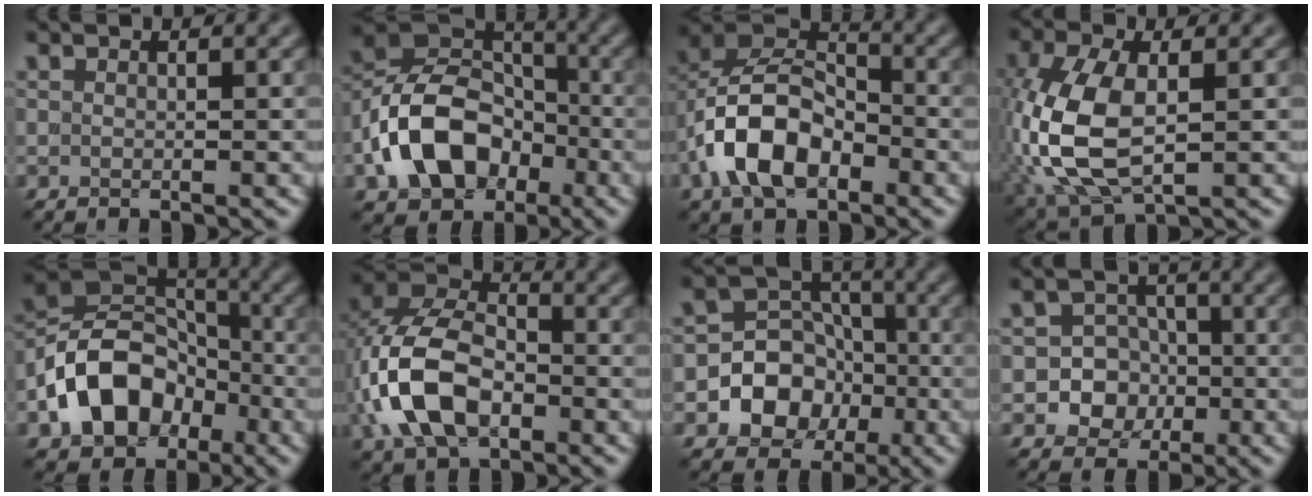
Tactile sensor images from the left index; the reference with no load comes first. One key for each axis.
{"total": 10.2, "fx": -3.8, "fy": 7.2, "fz": 6.1, "tx": -0.110, "ty": 0.004, "tz": -0.082}
{"total": 8.7, "fx": -3.2, "fy": 5.3, "fz": 6.2, "tx": -0.117, "ty": 0.014, "tz": -0.069}
{"total": 10.1, "fx": -1.0, "fy": 5.4, "fz": 8.5, "tx": -0.207, "ty": -0.004, "tz": -0.019}
{"total": 10.4, "fx": -4.1, "fy": 7.5, "fz": 5.9, "tx": -0.104, "ty": 0.000, "tz": -0.084}
{"total": 10.0, "fx": -2.5, "fy": 6.4, "fz": 7.2, "tx": -0.167, "ty": 0.010, "tz": -0.059}
{"total": 7.0, "fx": -2.3, "fy": 6.0, "fz": 2.8, "tx": -0.016, "ty": 0.010, "tz": -0.068}
{"total": 6.5, "fx": -1.6, "fy": 6.1, "fz": 1.6, "tx": -0.010, "ty": 0.015, "tz": -0.049}